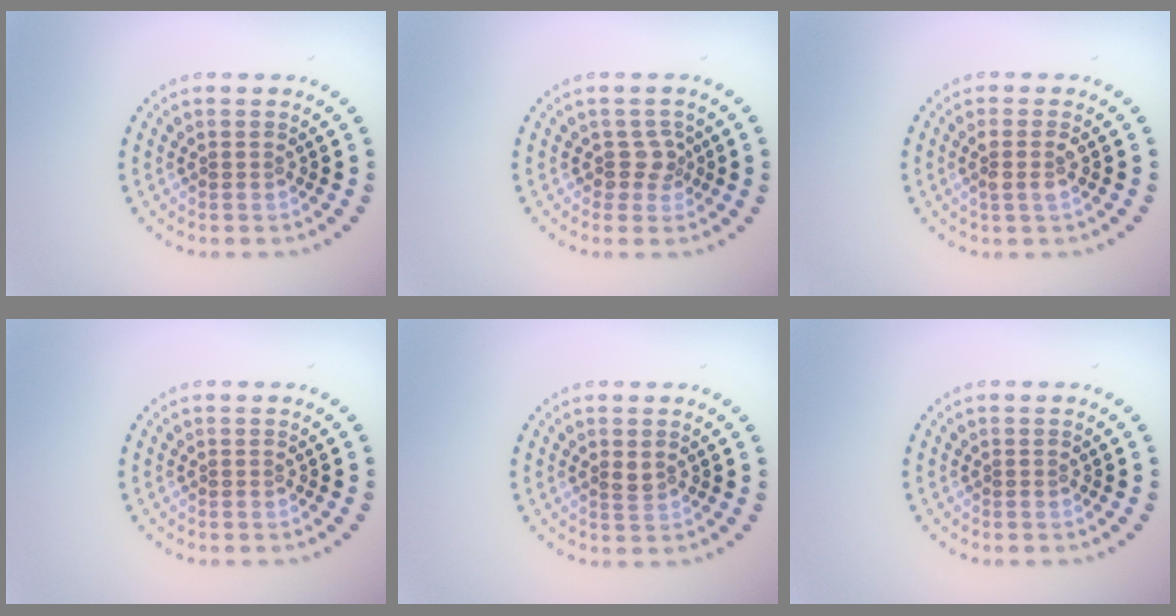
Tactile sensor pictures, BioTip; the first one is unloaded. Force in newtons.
{"total": 1.7, "press": 1.4, "slide": 1.1}
{"total": 1.5, "press": 1.4, "slide": 0.6}
{"total": 0.0}
{"total": 0.8, "press": 0.8, "slide": 0.2}
{"total": 0.0}